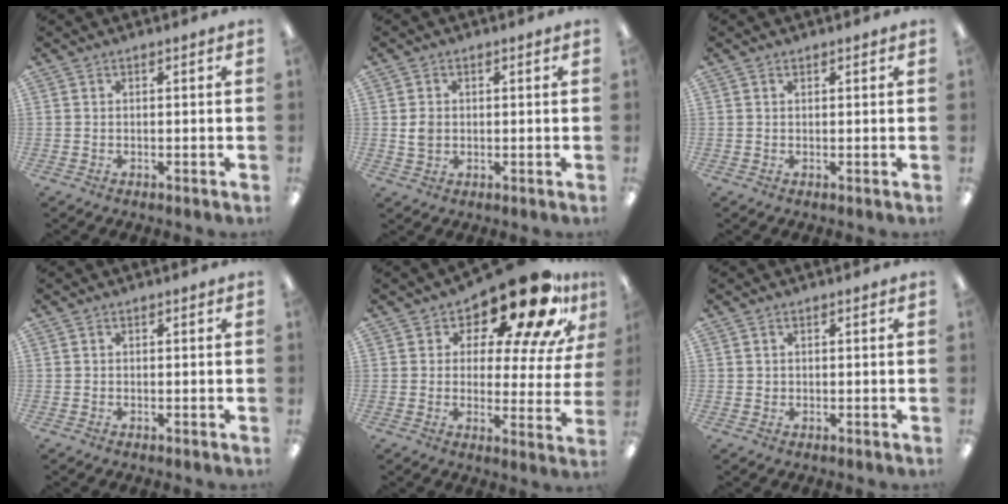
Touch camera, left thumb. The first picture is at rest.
{"total": 3.1, "force": [0.1, 2.6, 1.8], "torque": [-0.026, 0.002, 0.001]}
{"total": 0.7, "force": [0.4, 0.4, 0.3], "torque": [-0.007, 0.002, 0.008]}
{"total": 0.0}
{"total": 18.5, "force": [14.2, 5.7, 10.5], "torque": [-0.159, -0.106, 0.236]}
{"total": 1.0, "force": [0.4, 0.9, 0.2], "torque": [-0.004, 0.003, 0.007]}